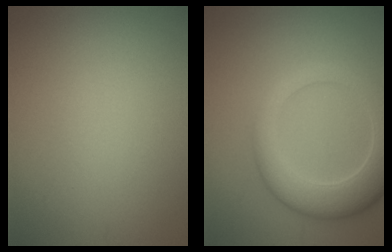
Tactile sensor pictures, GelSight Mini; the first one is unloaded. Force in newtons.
{"total": 6.3, "press": 6.3, "slide": 0.6}